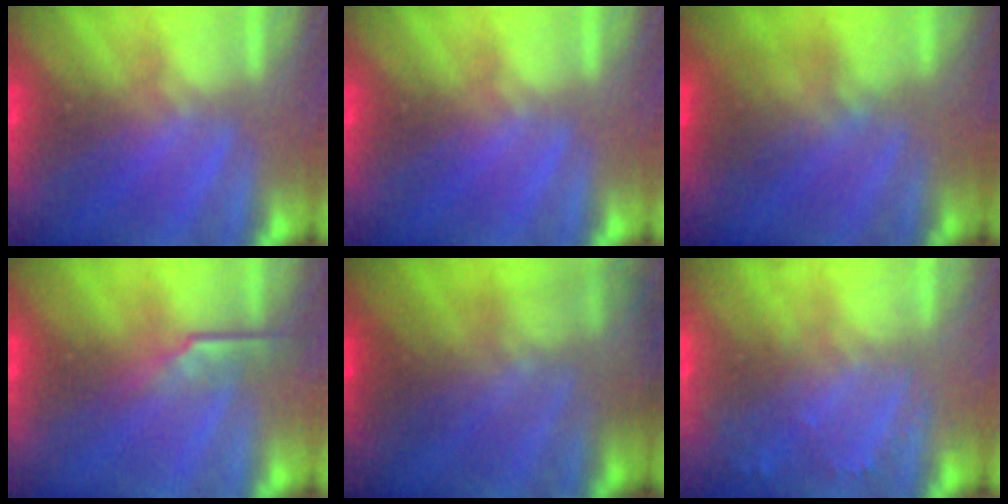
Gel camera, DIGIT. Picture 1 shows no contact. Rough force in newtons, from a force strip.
{"total": 0.0}
{"total": 2.5}
{"total": 2.7}
{"total": 5.8}
{"total": 2.2}